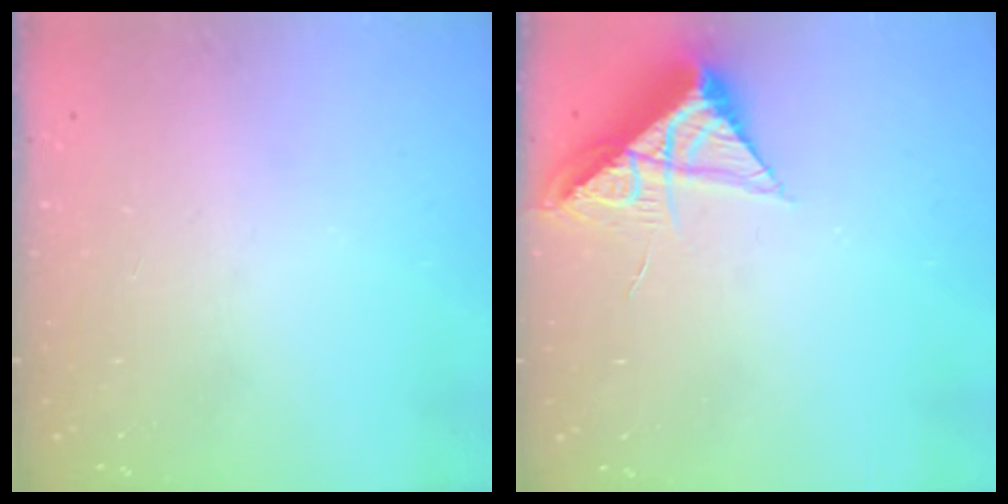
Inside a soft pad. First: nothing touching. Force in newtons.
{"total": 8.5, "press": 8.5, "slide": 0.5}